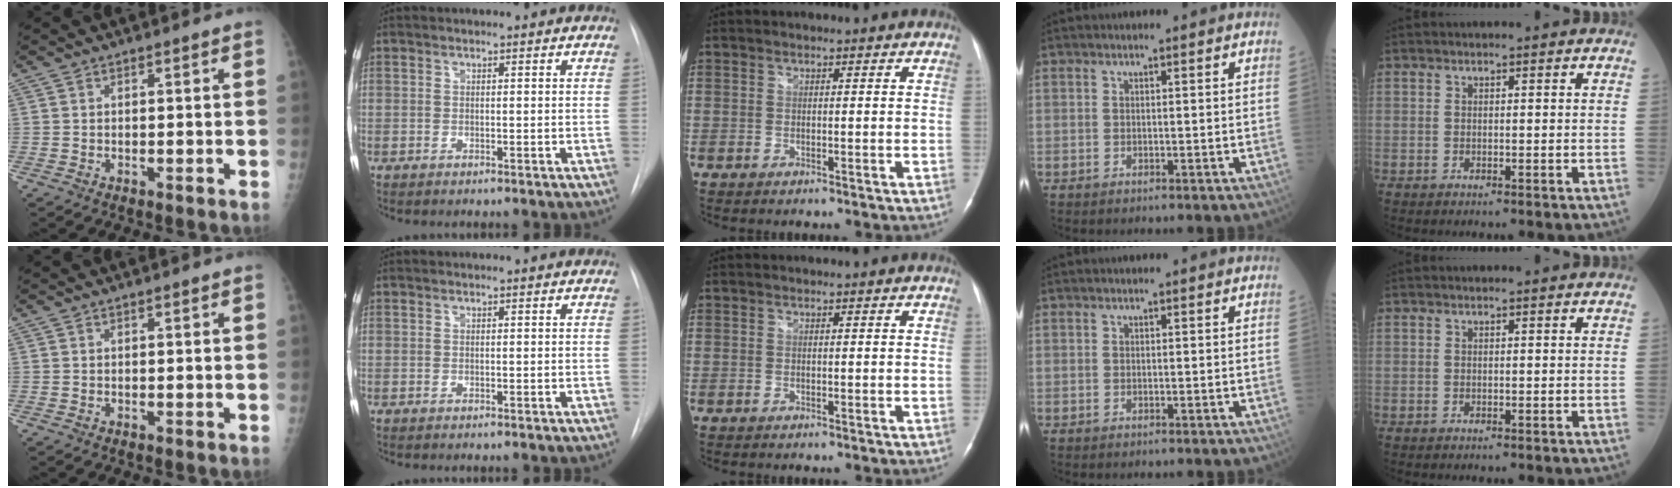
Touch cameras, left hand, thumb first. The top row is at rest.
{}